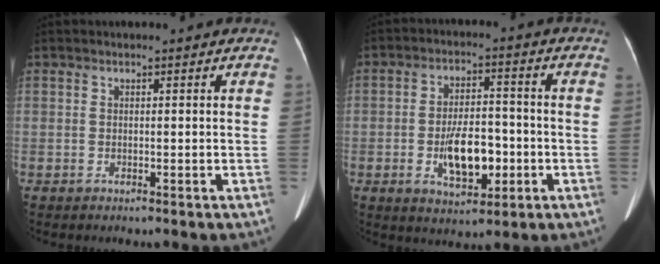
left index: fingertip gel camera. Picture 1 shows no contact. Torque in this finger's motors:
{"motor_torque": [0.36, 0.18, 0.24, 0.06]}